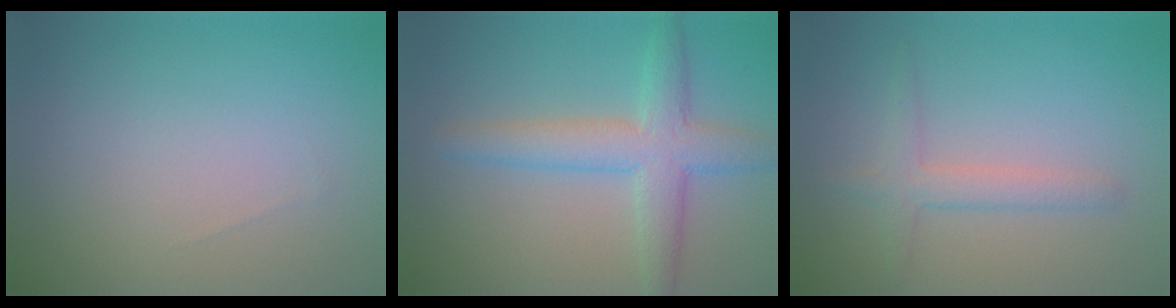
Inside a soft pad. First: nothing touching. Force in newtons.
{"total": 4.9, "press": 4.9, "slide": 0.1}
{"total": 2.4, "press": 2.4, "slide": 0.0}